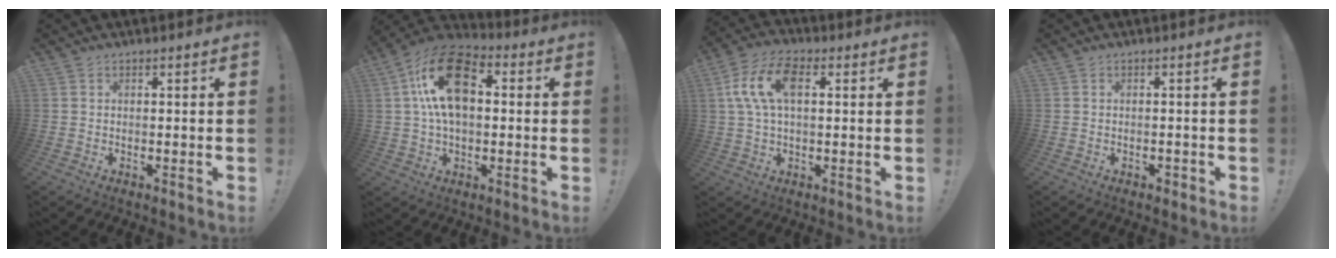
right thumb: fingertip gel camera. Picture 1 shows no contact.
{"total": 18.9, "force": [3.7, 11.6, 14.4], "torque": [-0.251, 0.010, 0.064]}
{"total": 12.8, "force": [3.1, 7.3, 10.0], "torque": [-0.197, 0.012, 0.060]}
{"total": 1.3, "force": [-0.8, 0.9, 0.6], "torque": [-0.007, 0.004, -0.014]}